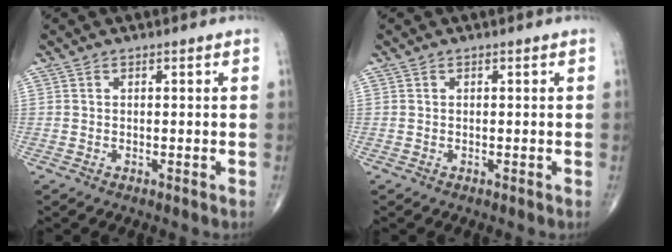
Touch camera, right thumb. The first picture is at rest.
{"total": 0.0}